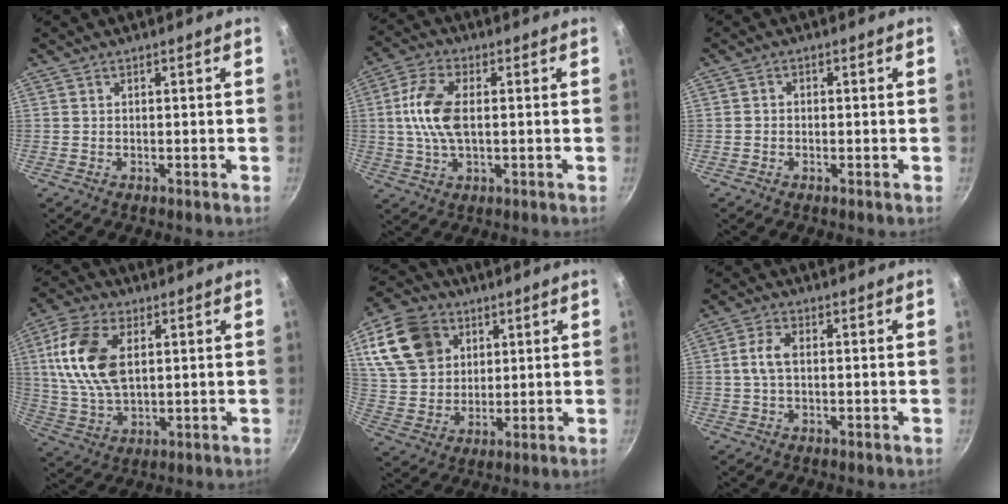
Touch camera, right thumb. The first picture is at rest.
{"total": 9.6, "force": [0.7, 5.0, 8.2], "torque": [-0.164, 0.013, 0.007]}
{"total": 1.0, "force": [-0.5, 0.7, 0.5], "torque": [-0.010, 0.004, -0.011]}
{"total": 14.5, "force": [3.4, 8.4, 11.3], "torque": [-0.215, -0.003, 0.065]}
{"total": 15.4, "force": [6.1, 11.8, 7.9], "torque": [-0.130, -0.006, 0.119]}
{"total": 4.4, "force": [0.2, 2.1, 3.8], "torque": [-0.084, 0.012, 0.000]}